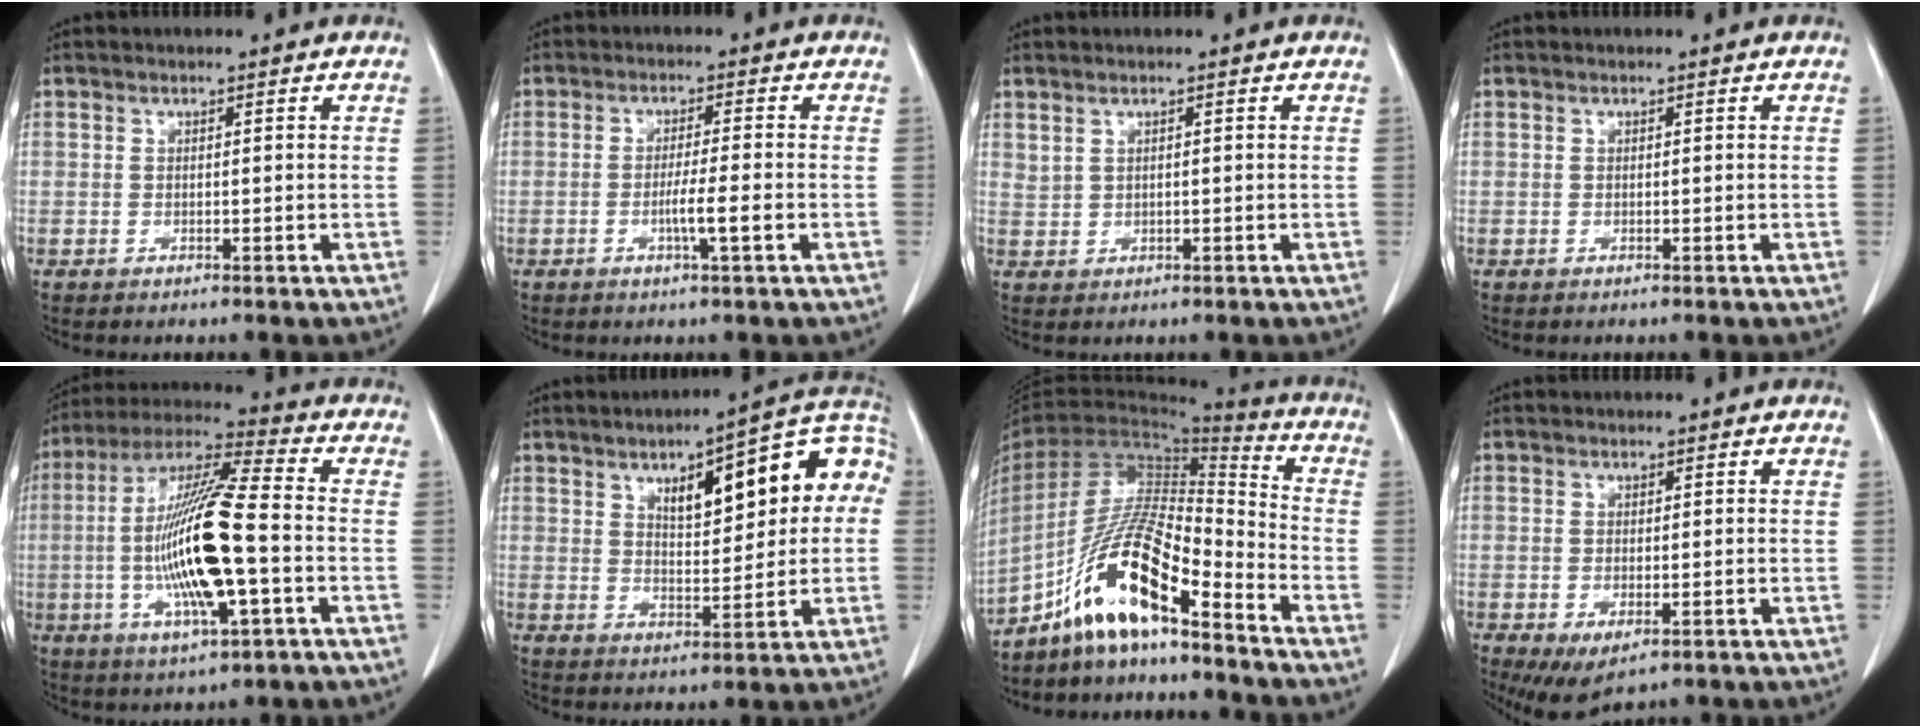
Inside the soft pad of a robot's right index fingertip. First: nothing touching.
{"total": 4.1, "force": [-1.3, -0.3, 3.9], "torque": [-0.067, -0.005, -0.022]}
{"total": 1.3, "force": [0.9, 0.5, 0.8], "torque": [-0.020, 0.002, 0.025]}
{"total": 0.0}
{"total": 17.6, "force": [-2.7, 2.1, 17.2], "torque": [-0.342, -0.002, -0.049]}
{"total": 15.9, "force": [4.2, 5.4, 14.3], "torque": [-0.192, 0.037, 0.057]}
{"total": 14.0, "force": [-9.7, 1.9, 10.0], "torque": [-0.191, 0.011, -0.177]}
{"total": 4.8, "force": [-2.1, 2.1, 3.8], "torque": [-0.062, -0.014, -0.021]}